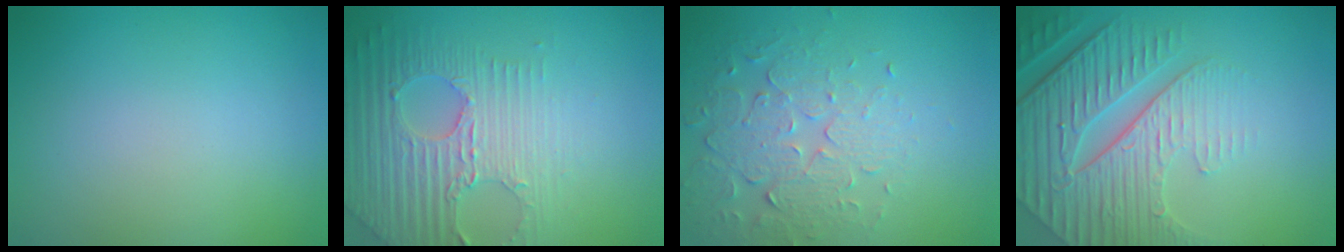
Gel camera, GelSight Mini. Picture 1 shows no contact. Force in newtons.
{"total": 5.4, "press": 4.6, "slide": 2.9}
{"total": 4.1, "press": 3.5, "slide": 2.2}
{"total": 8.0, "press": 5.8, "slide": 5.5}